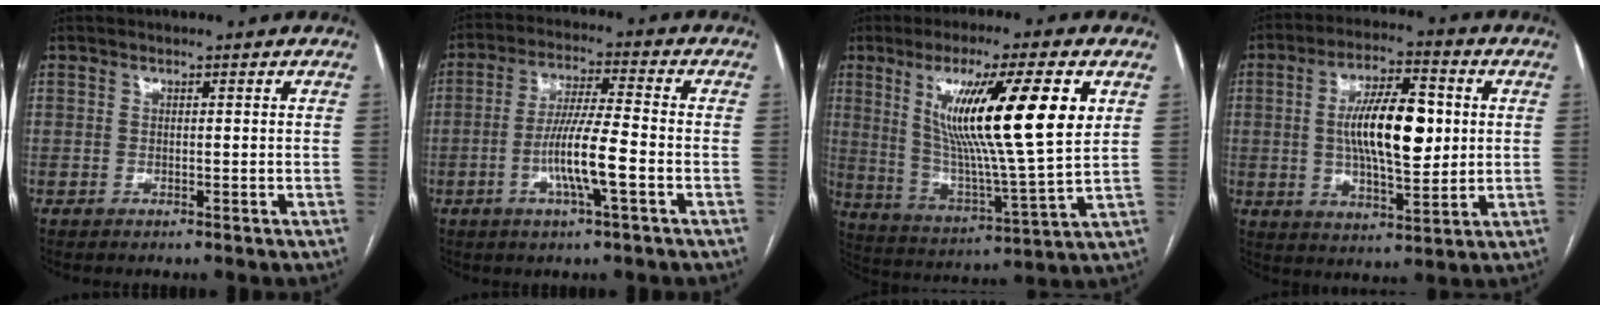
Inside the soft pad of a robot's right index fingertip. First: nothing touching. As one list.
[{"total": 9.1, "force": [-2.8, 0.3, 8.7], "torque": [-0.166, -0.001, -0.056]}, {"total": 19.2, "force": [6.2, 0.7, 18.2], "torque": [-0.316, -0.009, 0.100]}, {"total": 13.4, "force": [1.4, 4.4, 12.5], "torque": [-0.221, 0.011, 0.024]}]